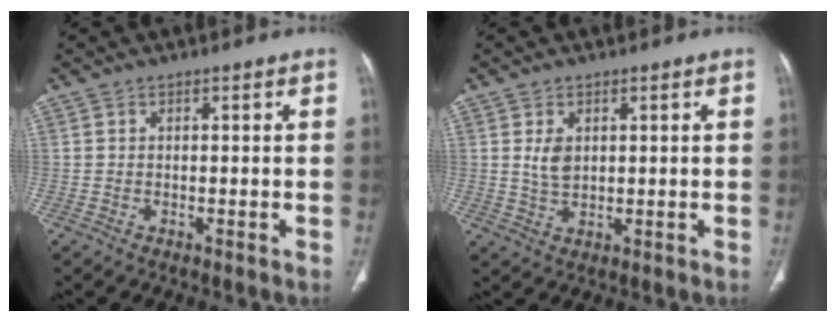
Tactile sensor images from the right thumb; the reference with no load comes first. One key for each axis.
{"total": 3.6, "fx": 1.0, "fy": 2.3, "fz": 2.6, "tx": -0.043, "ty": -0.008, "tz": 0.024}